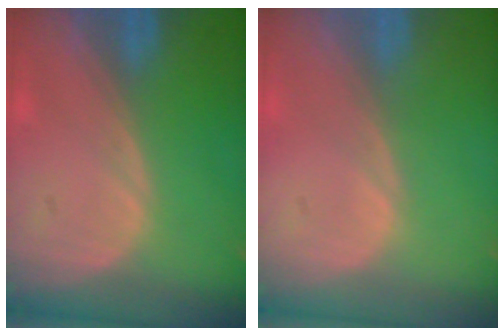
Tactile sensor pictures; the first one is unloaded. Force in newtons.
{"total": 0.0}